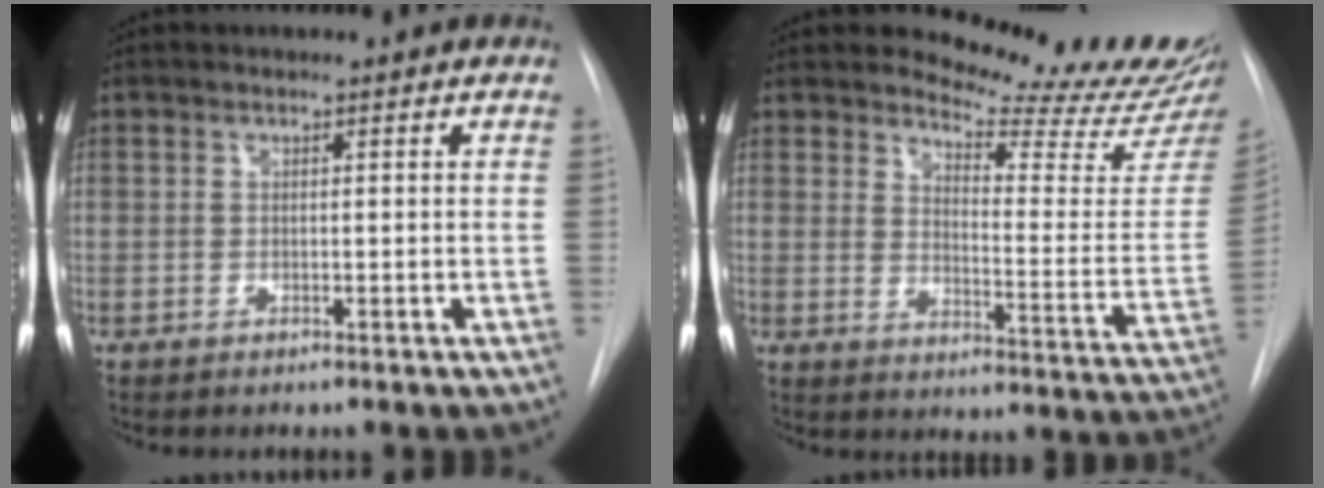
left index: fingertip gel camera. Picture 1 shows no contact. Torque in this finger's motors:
{"motor_torque": [0.83, -1.30, 0.02, 0.00]}